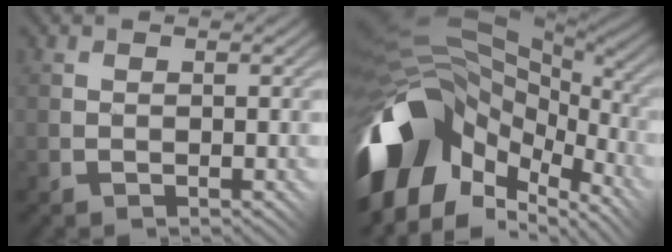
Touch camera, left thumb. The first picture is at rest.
{"total": 16.6, "force": [-5.2, 10.8, 11.4], "torque": [-0.259, -0.023, -0.081]}